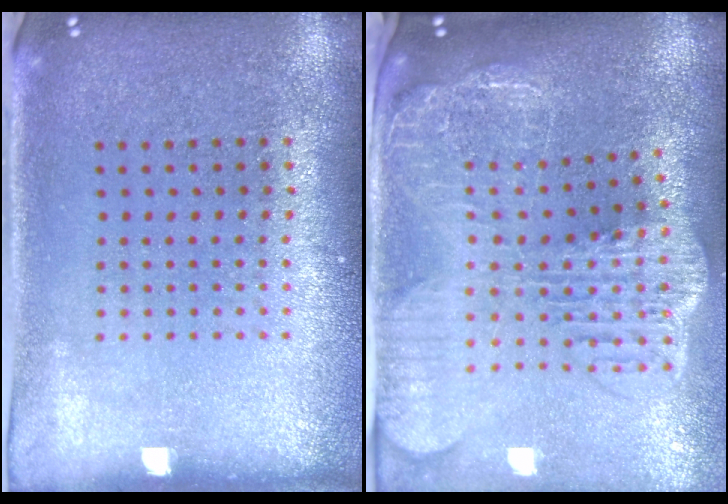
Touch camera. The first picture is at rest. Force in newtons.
{"total": 3.8, "press": 3.0, "slide": 2.3}